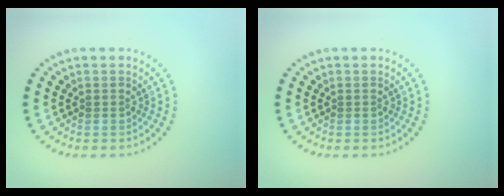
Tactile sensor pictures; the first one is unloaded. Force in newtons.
{"total": 0.0}